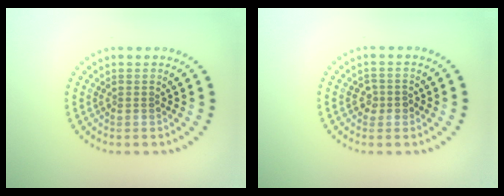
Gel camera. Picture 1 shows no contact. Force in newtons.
{"total": 1.5, "press": 1.5, "slide": 0.3}